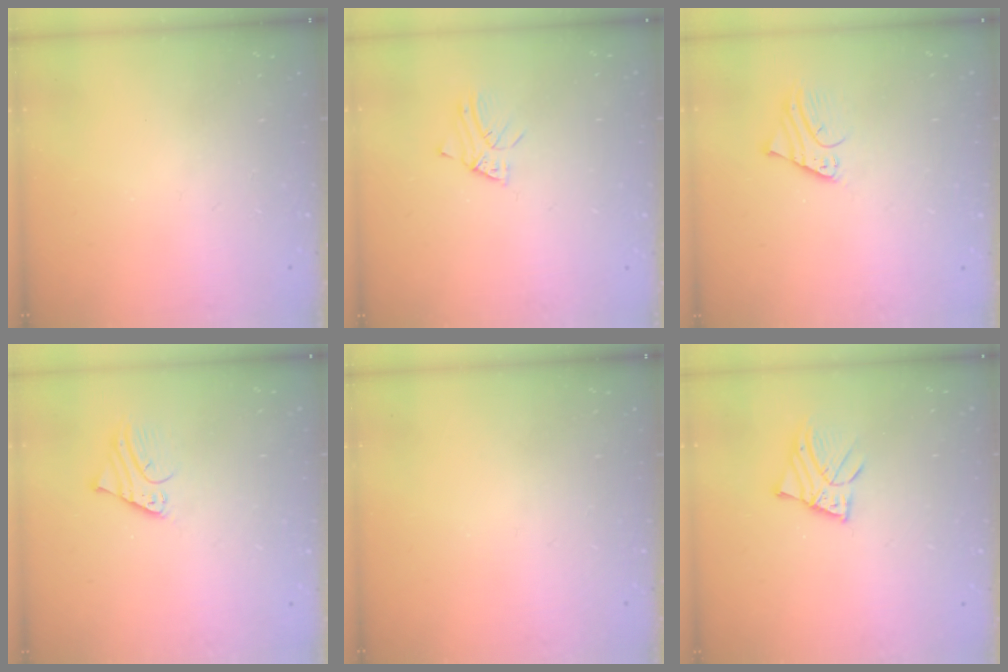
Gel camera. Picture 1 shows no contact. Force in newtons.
{"total": 1.8, "press": 1.7, "slide": 0.2}
{"total": 2.0, "press": 2.0, "slide": 0.2}
{"total": 2.0, "press": 2.0, "slide": 0.2}
{"total": 0.0}
{"total": 4.4, "press": 4.3, "slide": 0.6}